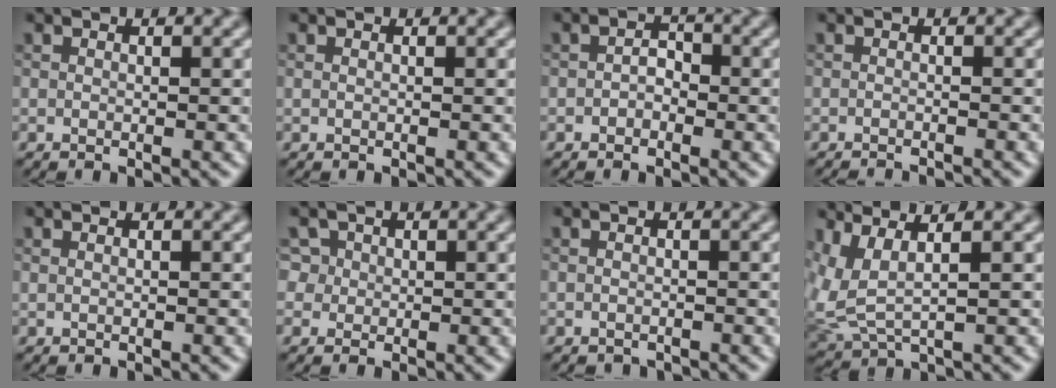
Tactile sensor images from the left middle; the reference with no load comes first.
{"total": 0.0}
{"total": 1.4, "force": [-0.5, 1.0, 0.8], "torque": [-0.015, 0.002, -0.013]}
{"total": 2.2, "force": [-2.0, 0.4, 0.7], "torque": [-0.004, -0.003, -0.030]}
{"total": 0.7, "force": [0.4, 0.4, 0.4], "torque": [-0.005, 0.000, 0.000]}
{"total": 3.9, "force": [1.8, 3.2, 1.4], "torque": [-0.026, 0.010, 0.023]}
{"total": 0.6, "force": [-0.5, 0.3, 0.0], "torque": [0.000, -0.004, -0.009]}
{"total": 4.3, "force": [2.1, 1.5, 3.4], "torque": [-0.101, -0.003, 0.050]}